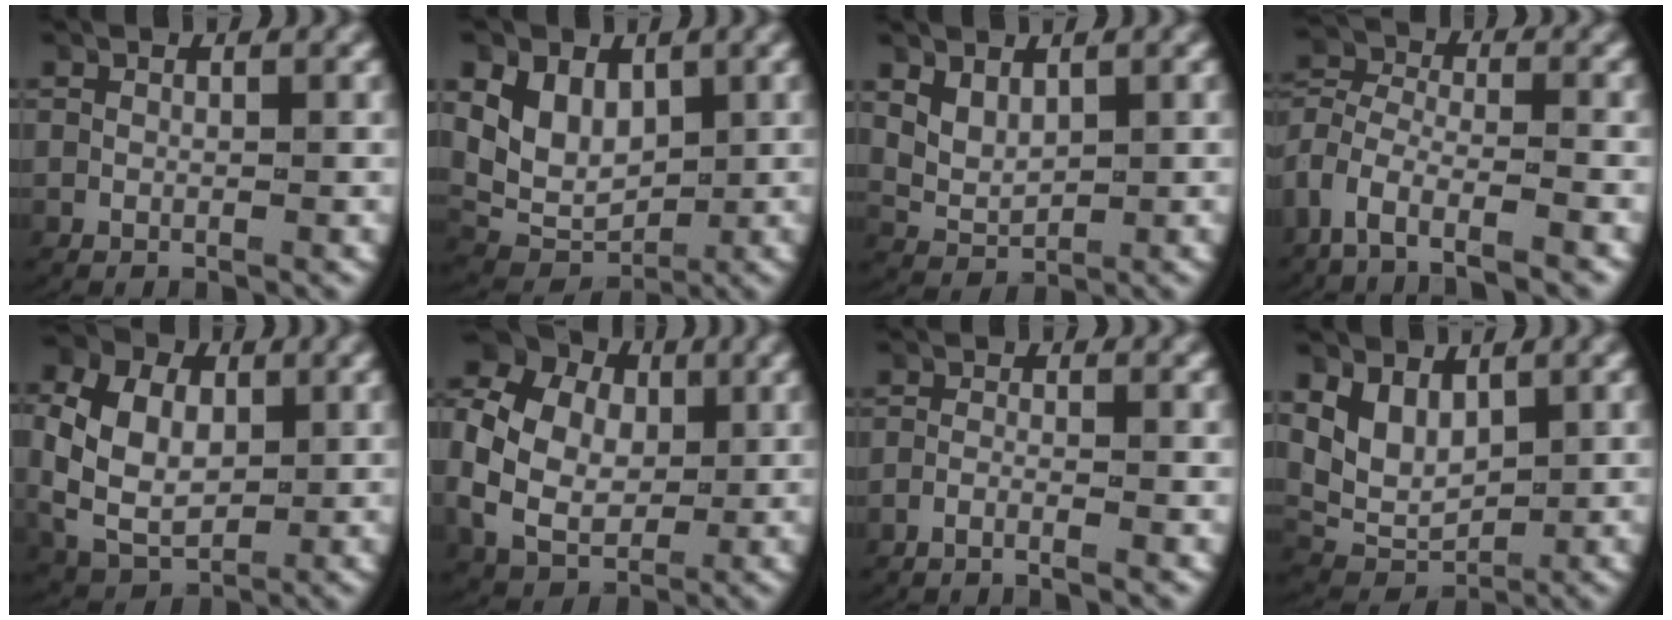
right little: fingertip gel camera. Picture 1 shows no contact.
{"total": 8.3, "force": [1.0, 6.9, 4.4], "torque": [-0.099, -0.019, 0.024]}
{"total": 3.0, "force": [0.7, 2.4, 1.8], "torque": [-0.049, -0.009, 0.022]}
{"total": 6.6, "force": [-3.3, 4.6, 3.3], "torque": [-0.095, -0.036, -0.052]}
{"total": 8.4, "force": [0.0, 6.8, 4.9], "torque": [-0.126, -0.026, 0.011]}
{"total": 14.4, "force": [2.8, 12.0, 7.5], "torque": [-0.164, 0.001, 0.034]}
{"total": 2.6, "force": [-2.4, 0.0, 1.0], "torque": [-0.031, -0.007, -0.039]}
{"total": 7.2, "force": [0.9, 5.9, 3.9], "torque": [-0.096, -0.018, 0.023]}